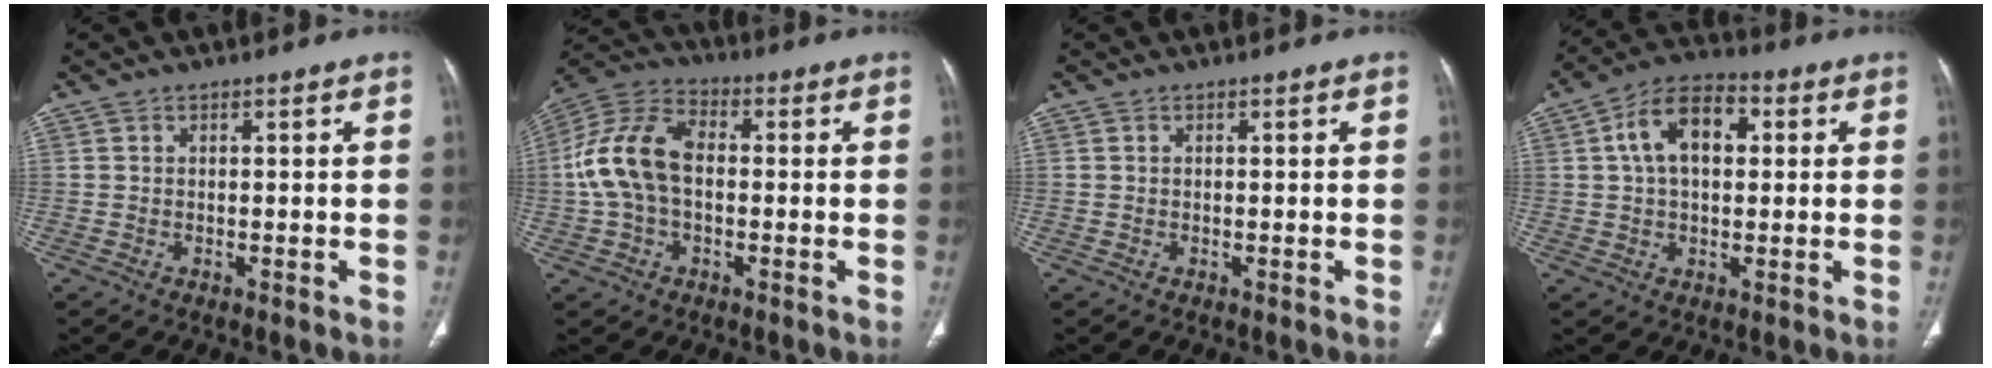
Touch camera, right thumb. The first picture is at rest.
{"total": 13.0, "force": [-0.1, 8.3, 10.0], "torque": [-0.204, 0.036, -0.011]}
{"total": 0.0}
{"total": 11.3, "force": [2.4, 6.9, 8.6], "torque": [-0.140, 0.021, 0.034]}